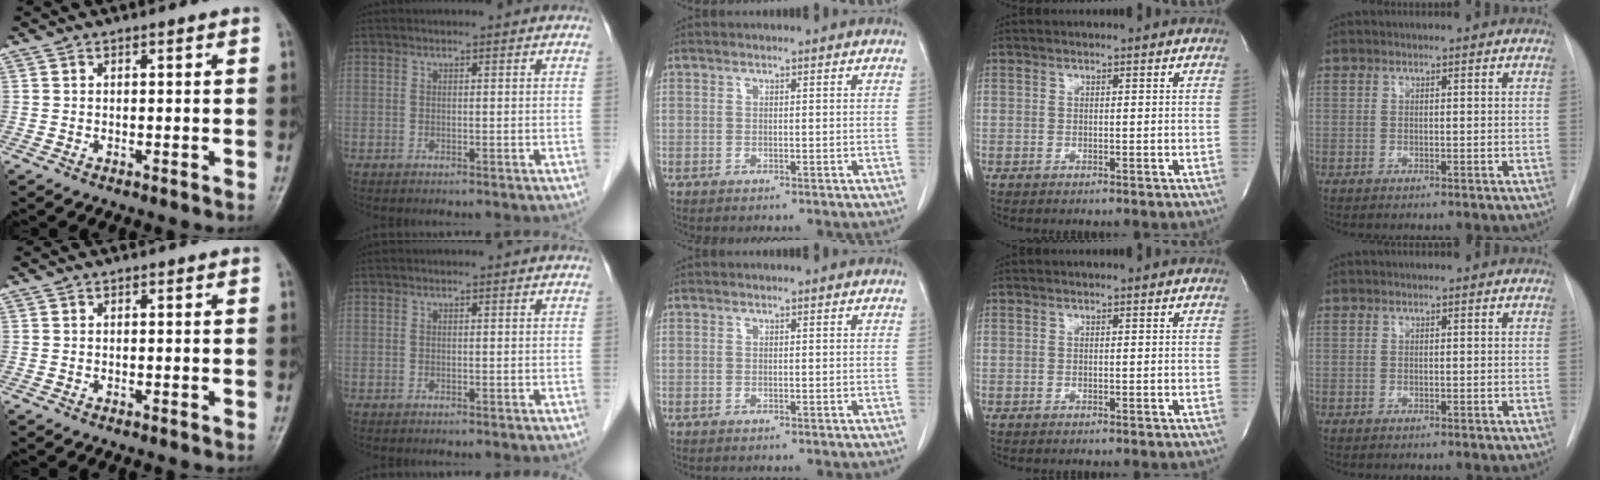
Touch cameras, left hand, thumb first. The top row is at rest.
{}